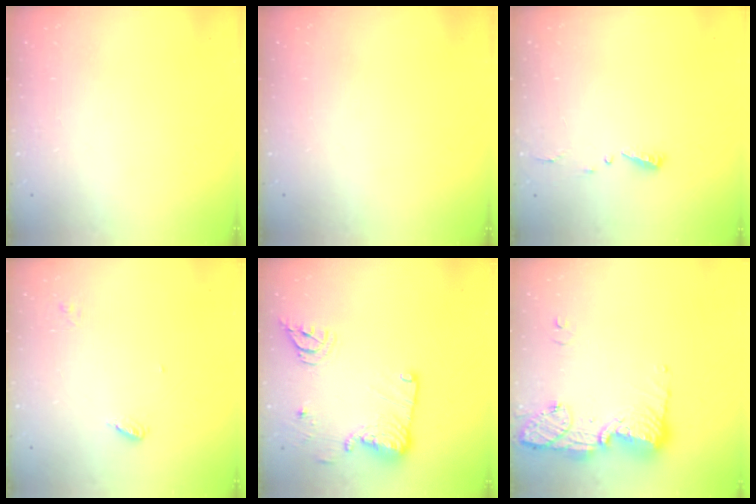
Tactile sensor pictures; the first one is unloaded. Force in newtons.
{"total": 0.0}
{"total": 4.4, "press": 4.4, "slide": 0.4}
{"total": 4.0, "press": 4.0, "slide": 0.4}
{"total": 15.4, "press": 15.3, "slide": 1.5}
{"total": 14.5, "press": 14.3, "slide": 2.9}